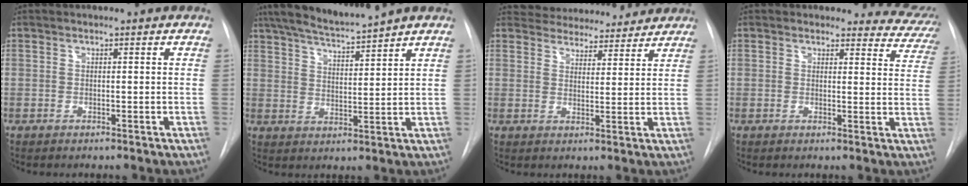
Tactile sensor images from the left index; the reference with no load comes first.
{"total": 9.2, "force": [8.3, -0.7, 4.0], "torque": [-0.067, 0.005, 0.141]}
{"total": 12.3, "force": [11.7, 3.4, 2.1], "torque": [-0.017, 0.011, 0.151]}
{"total": 9.3, "force": [8.7, 3.2, -0.3], "torque": [0.053, -0.044, 0.052]}